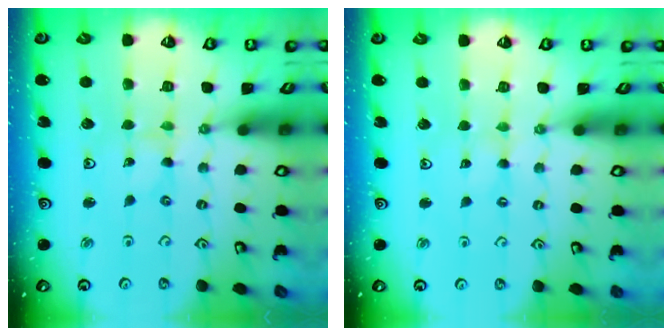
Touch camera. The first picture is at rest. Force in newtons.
{"total": 0.0}